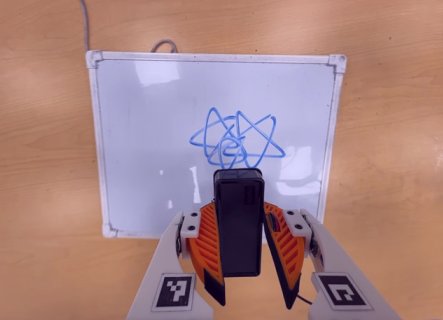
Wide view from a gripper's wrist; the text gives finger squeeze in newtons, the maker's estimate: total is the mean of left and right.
{"total": 6.3, "left": 5.7, "right": 6.8}